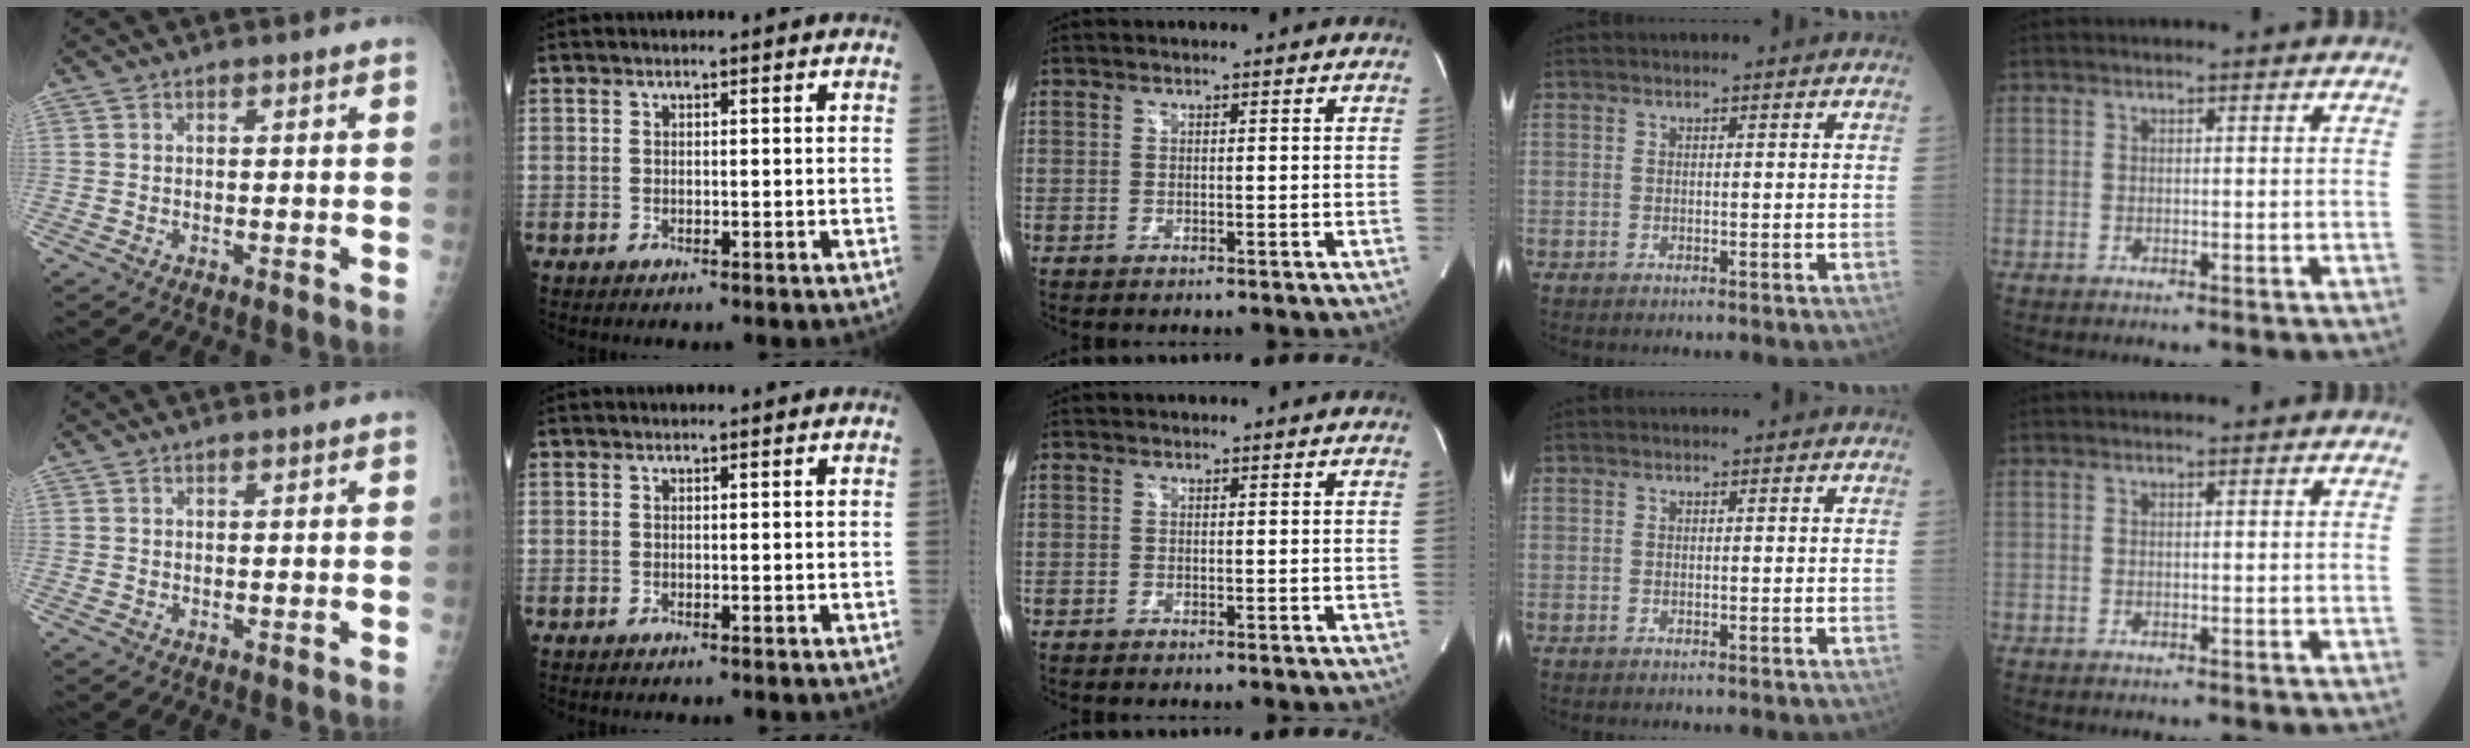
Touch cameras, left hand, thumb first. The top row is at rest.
{"middle": {"total": 2.3, "force": [-0.7, -1.5, -1.5], "torque": [0.033, -0.012, -0.016]}}